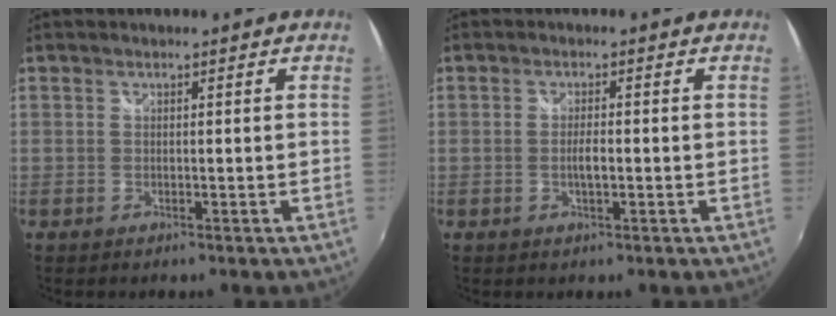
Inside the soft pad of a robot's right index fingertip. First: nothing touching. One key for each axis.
{"total": 2.8, "fx": -0.6, "fy": 0.8, "fz": 2.6, "tx": -0.048, "ty": -0.003, "tz": -0.011}